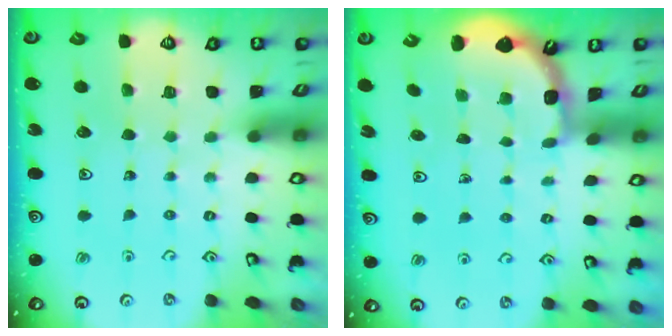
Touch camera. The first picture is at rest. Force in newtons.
{"total": 2.1, "press": 2.1, "slide": 0.2}